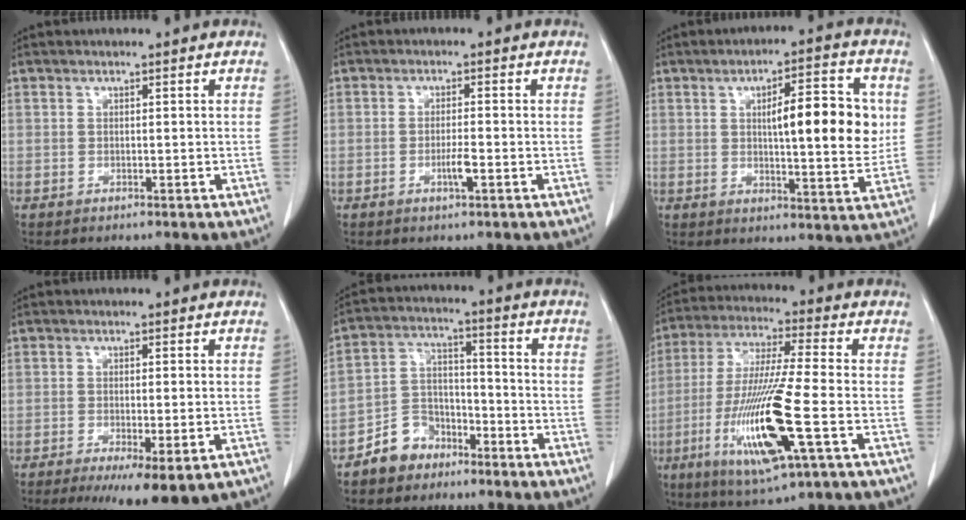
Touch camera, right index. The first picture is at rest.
{"total": 2.6, "force": [-1.0, 0.2, 2.4], "torque": [-0.047, -0.002, -0.017]}
{"total": 12.0, "force": [2.0, 2.7, 11.6], "torque": [-0.159, 0.011, 0.028]}
{"total": 9.6, "force": [-6.3, 1.9, 7.0], "torque": [-0.092, -0.021, -0.094]}
{"total": 7.5, "force": [-5.4, 5.0, 1.7], "torque": [-0.036, 0.017, -0.097]}
{"total": 17.1, "force": [-5.3, 0.8, 16.2], "torque": [-0.334, -0.027, -0.096]}